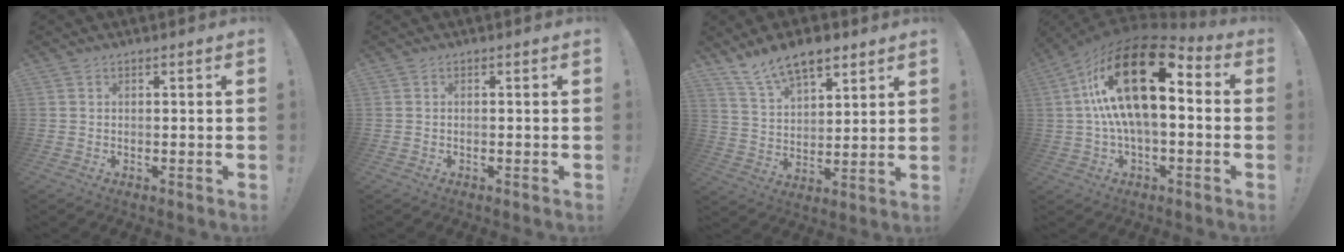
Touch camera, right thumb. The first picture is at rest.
{"total": 0.0}
{"total": 12.0, "force": [8.9, 5.5, 6.0], "torque": [-0.109, -0.046, 0.167]}
{"total": 23.9, "force": [5.1, 10.4, 20.9], "torque": [-0.387, -0.023, 0.089]}